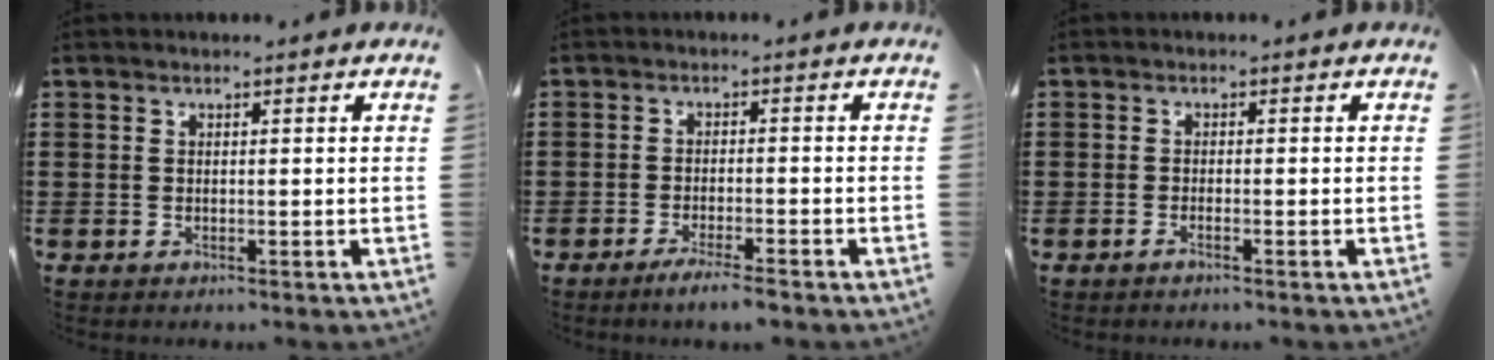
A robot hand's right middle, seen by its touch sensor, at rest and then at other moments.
{"total": 3.1, "force": [-2.5, -0.1, 1.8], "torque": [-0.028, -0.001, -0.044]}
{"total": 0.8, "force": [-0.6, 0.0, 0.6], "torque": [-0.010, -0.003, -0.011]}